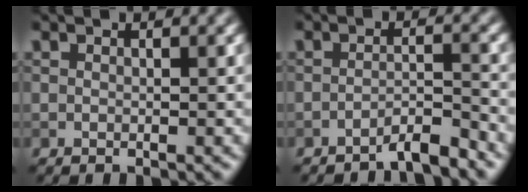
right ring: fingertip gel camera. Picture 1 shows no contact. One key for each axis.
{"total": 2.8, "fx": -2.5, "fy": 0.2, "fz": 1.3, "tx": -0.015, "ty": 0.008, "tz": -0.049}